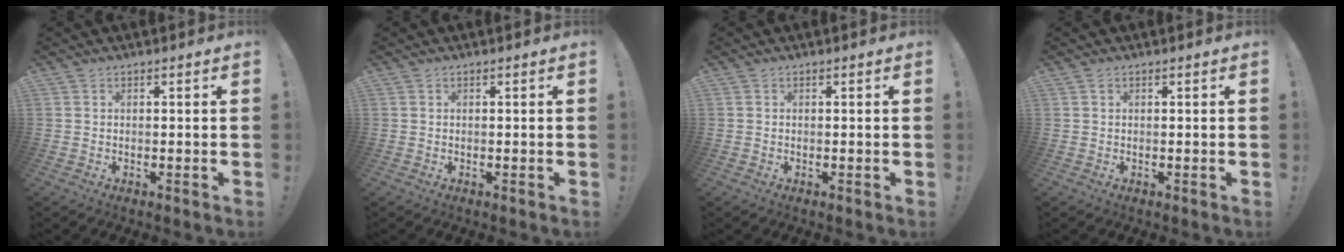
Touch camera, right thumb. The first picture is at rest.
{"total": 0.0}
{"total": 0.0}
{"total": 0.0}